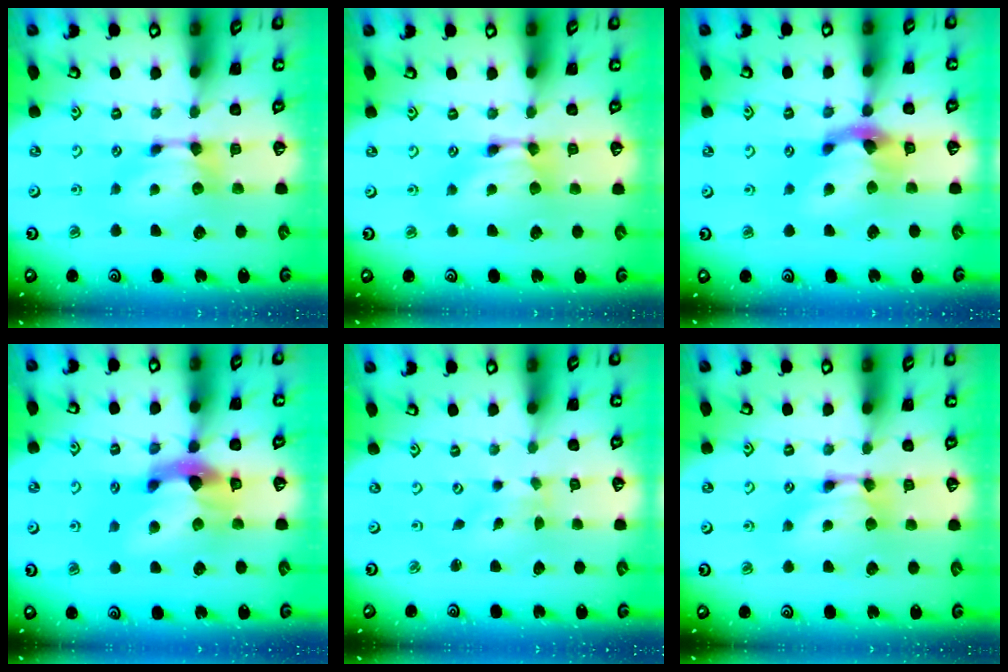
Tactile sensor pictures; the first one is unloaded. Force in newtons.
{"total": 1.6, "press": 1.6, "slide": 0.1}
{"total": 4.6, "press": 4.2, "slide": 1.9}
{"total": 6.3, "press": 5.9, "slide": 2.2}
{"total": 4.0, "press": 4.0, "slide": 0.8}
{"total": 1.6, "press": 1.5, "slide": 0.1}